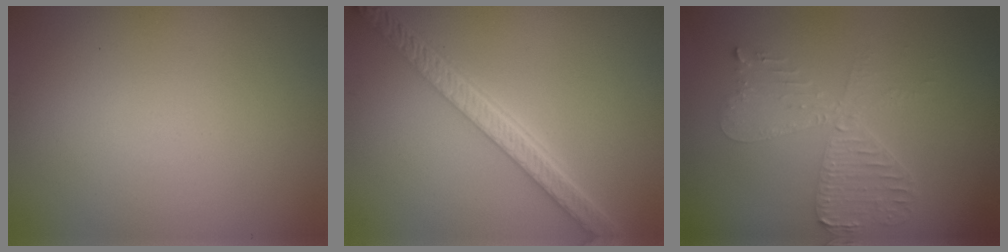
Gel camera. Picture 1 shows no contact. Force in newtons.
{"total": 5.3, "press": 4.1, "slide": 3.3}
{"total": 4.1, "press": 3.5, "slide": 2.1}